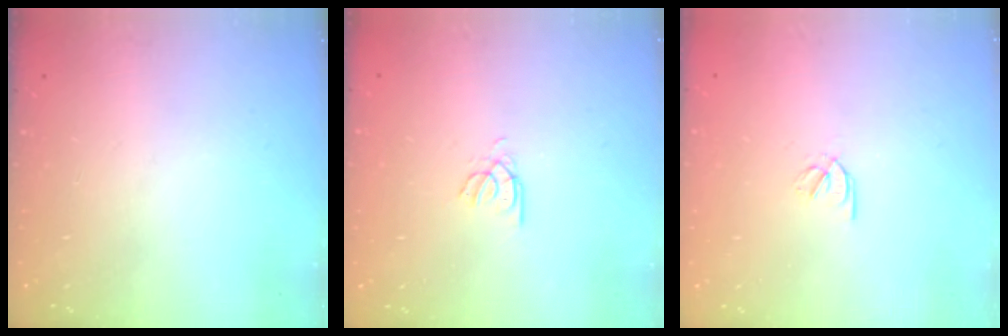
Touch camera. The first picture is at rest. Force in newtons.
{"total": 2.4, "press": 2.3, "slide": 0.4}
{"total": 1.9, "press": 1.9, "slide": 0.3}